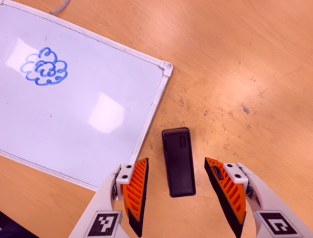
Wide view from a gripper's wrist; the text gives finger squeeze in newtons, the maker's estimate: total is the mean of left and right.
{"total": 0.0}